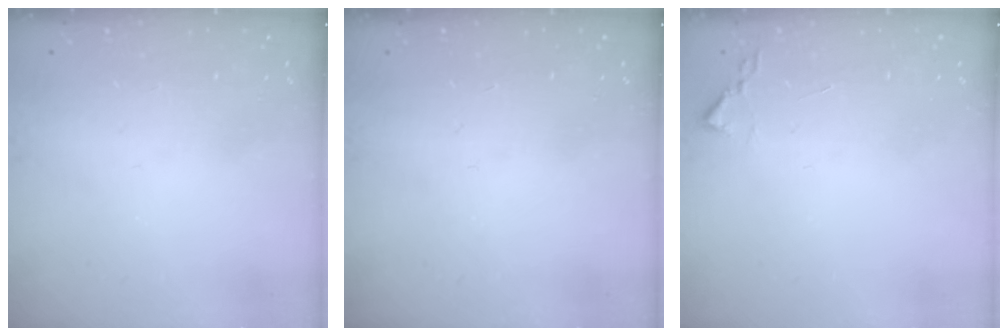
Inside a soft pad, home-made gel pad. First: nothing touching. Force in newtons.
{"total": 0.0}
{"total": 1.9, "press": 1.8, "slide": 0.3}